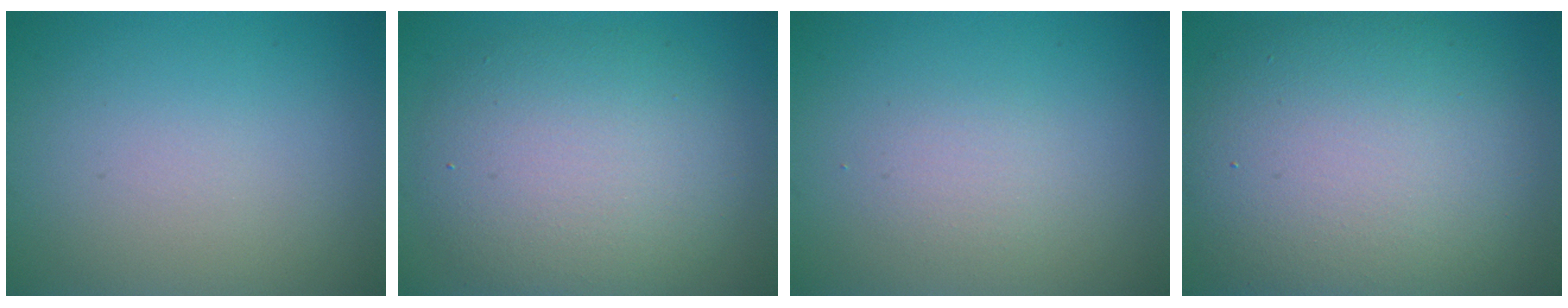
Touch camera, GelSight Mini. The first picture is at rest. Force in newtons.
{"total": 7.5, "press": 7.5, "slide": 0.3}
{"total": 1.4, "press": 1.4, "slide": 0.1}
{"total": 12.3, "press": 12.2, "slide": 0.9}